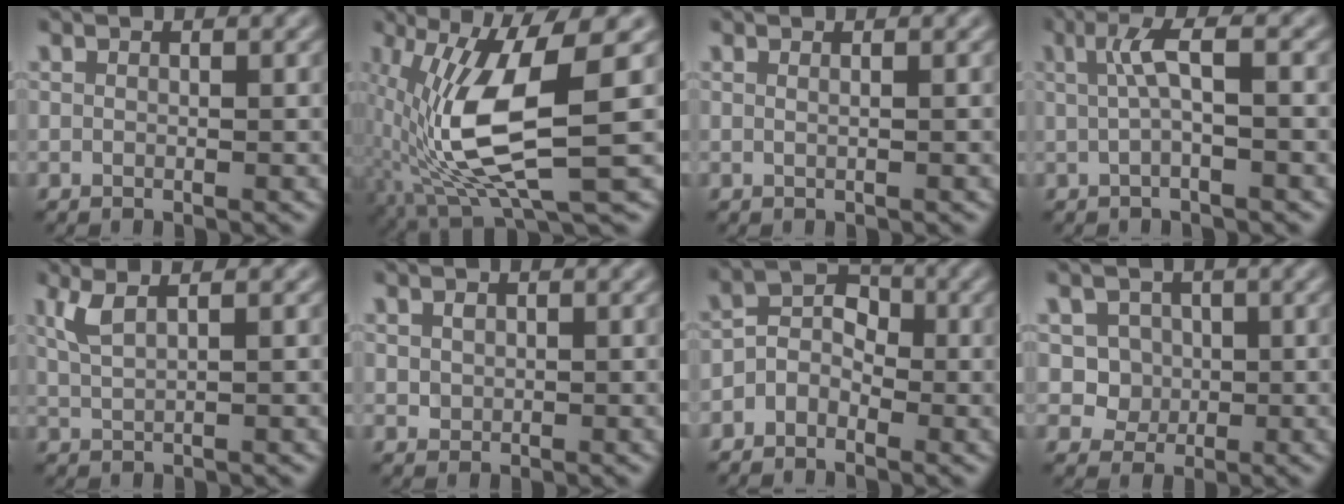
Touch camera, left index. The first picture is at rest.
{"total": 10.5, "force": [-0.4, 2.9, 10.1], "torque": [-0.213, -0.019, -0.002]}
{"total": 0.6, "force": [0.2, 0.3, 0.5], "torque": [-0.006, -0.004, -0.006]}
{"total": 2.9, "force": [0.3, 0.4, 2.8], "torque": [-0.061, 0.002, 0.003]}
{"total": 2.5, "force": [1.3, 0.8, 2.0], "torque": [-0.042, 0.000, 0.028]}
{"total": 1.0, "force": [0.2, 0.9, 0.4], "torque": [-0.014, -0.004, 0.006]}
{"total": 2.8, "force": [-1.6, 2.0, 1.1], "torque": [-0.012, 0.012, -0.037]}
{"total": 3.1, "force": [0.5, 2.8, 1.1], "torque": [-0.023, -0.007, 0.017]}